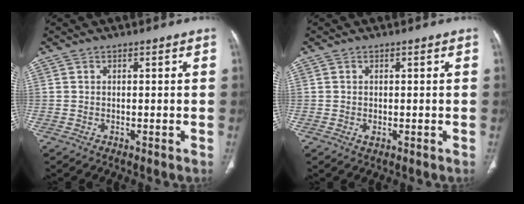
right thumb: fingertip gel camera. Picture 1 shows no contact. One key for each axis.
{"total": 1.0, "fx": -0.2, "fy": 0.6, "fz": 0.7, "tx": -0.015, "ty": -0.003, "tz": -0.001}